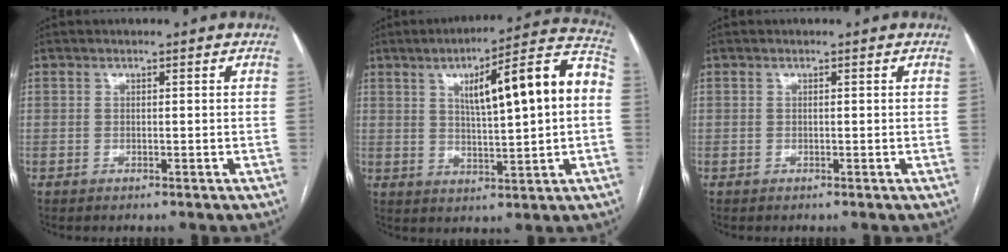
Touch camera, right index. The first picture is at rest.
{"total": 15.8, "force": [2.7, 2.1, 15.4], "torque": [-0.222, 0.036, 0.041]}
{"total": 0.0}